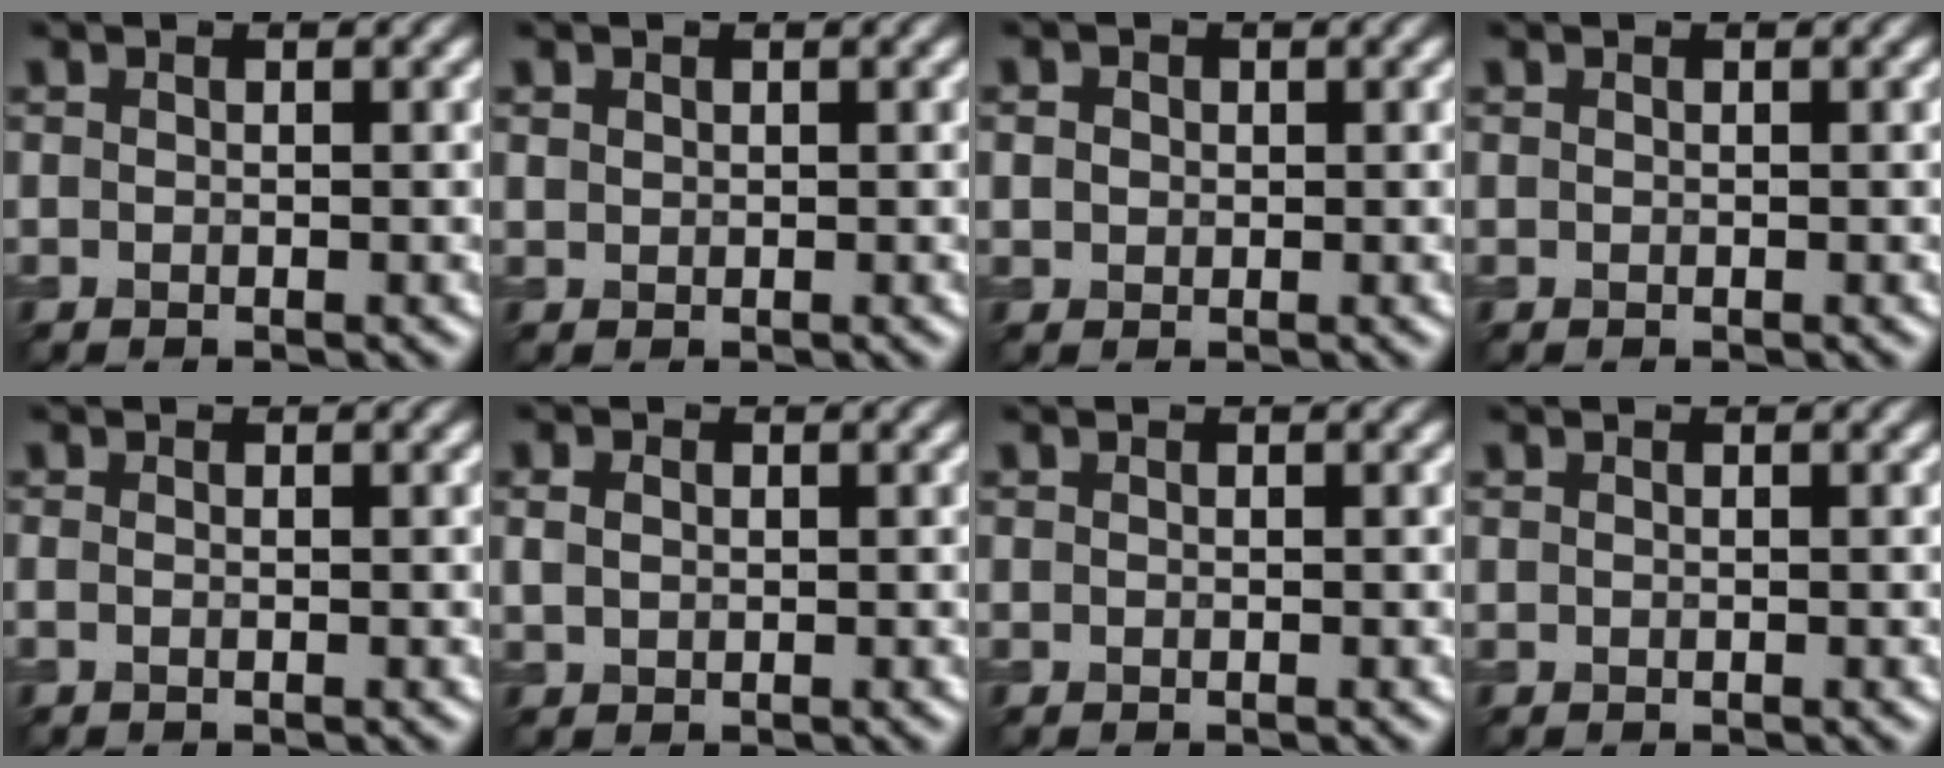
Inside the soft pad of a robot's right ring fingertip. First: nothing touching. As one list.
[{"total": 0.6, "force": [0.4, 0.4, 0.1], "torque": [-0.001, -0.001, 0.010]}, {"total": 1.3, "force": [0.3, 1.1, 0.5], "torque": [-0.007, 0.004, 0.001]}, {"total": 0.0}, {"total": 0.7, "force": [-0.1, 0.3, 0.6], "torque": [-0.012, -0.007, -0.007]}, {"total": 1.5, "force": [0.4, 1.1, 0.9], "torque": [-0.020, 0.003, 0.007]}, {"total": 0.0}, {"total": 0.0}]